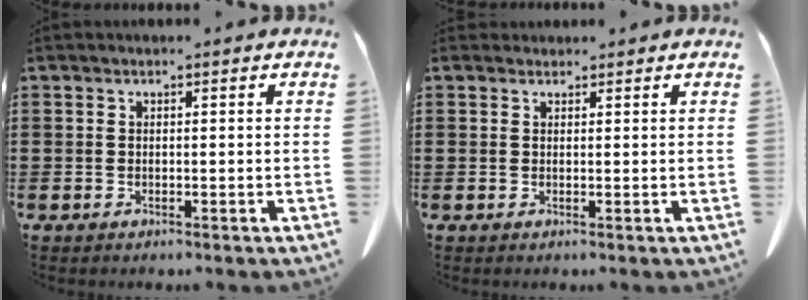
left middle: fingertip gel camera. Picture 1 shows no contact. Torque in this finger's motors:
{"motor_torque": [0.20, 0.18, 0.00, 0.00]}